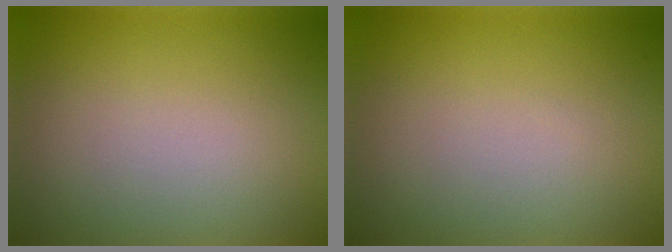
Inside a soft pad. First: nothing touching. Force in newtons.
{"total": 0.0}